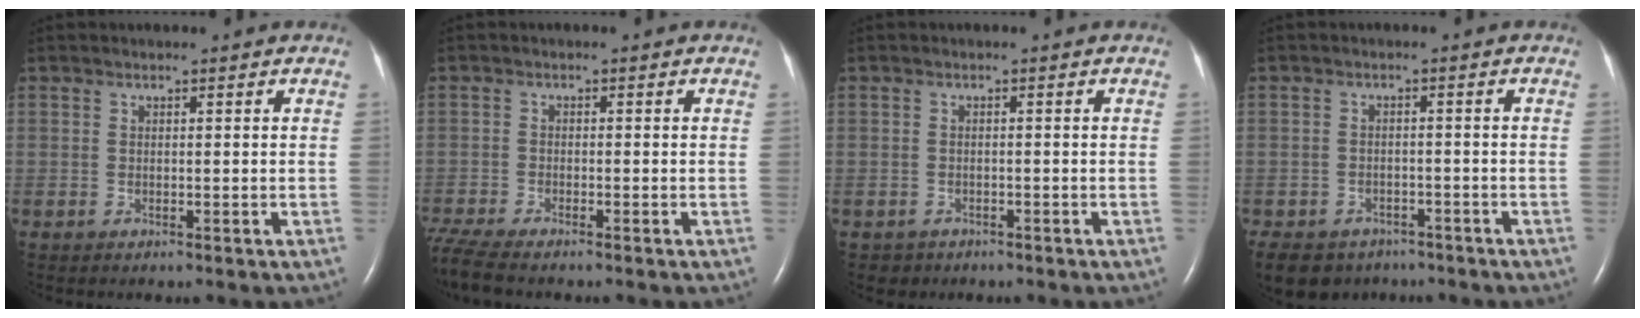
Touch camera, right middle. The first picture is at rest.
{"total": 5.7, "force": [-5.0, 0.6, 2.7], "torque": [-0.063, -0.015, -0.094]}
{"total": 1.6, "force": [-1.1, 1.1, -0.1], "torque": [-0.006, 0.004, -0.015]}
{"total": 10.5, "force": [-7.5, 6.8, 2.7], "torque": [-0.073, -0.010, -0.096]}